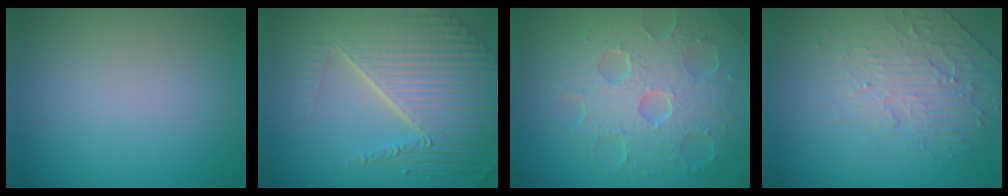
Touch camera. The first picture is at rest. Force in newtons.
{"total": 8.9, "press": 5.8, "slide": 6.7}
{"total": 8.5, "press": 5.9, "slide": 6.1}
{"total": 2.5, "press": 1.8, "slide": 1.6}